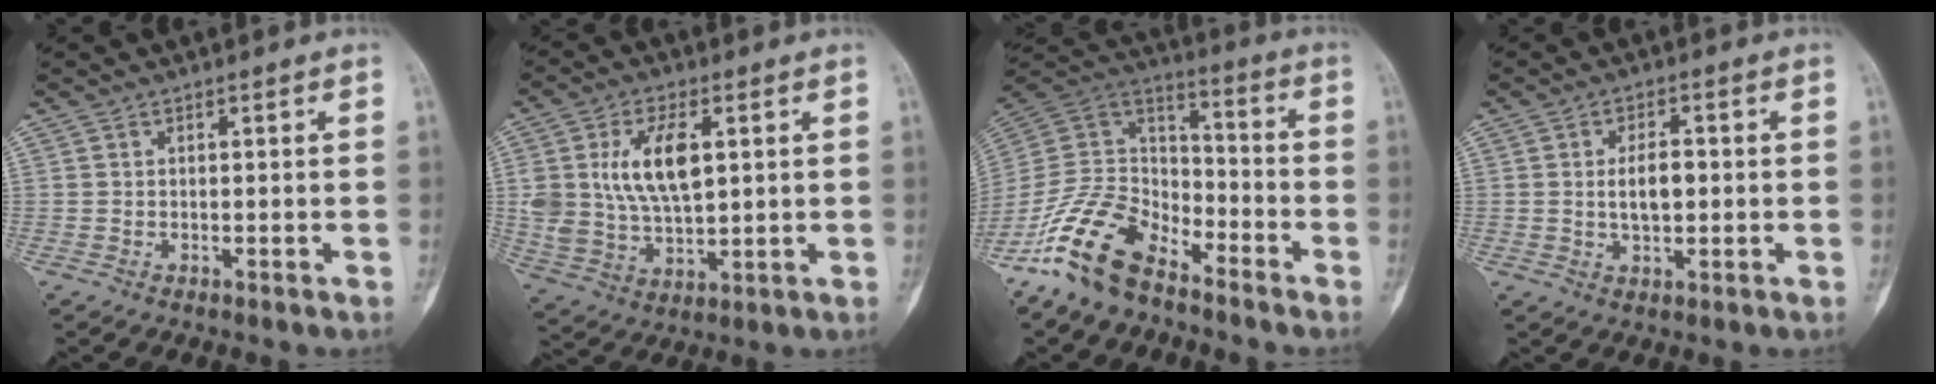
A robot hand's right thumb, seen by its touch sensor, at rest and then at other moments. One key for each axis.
{"total": 13.0, "fx": 3.2, "fy": 6.9, "fz": 10.5, "tx": -0.194, "ty": -0.009, "tz": 0.067}
{"total": 15.9, "fx": -11.2, "fy": 8.0, "fz": 8.0, "tx": -0.136, "ty": 0.079, "tz": -0.222}
{"total": 5.2, "fx": 0.1, "fy": 2.7, "fz": 4.5, "tx": -0.071, "ty": 0.002, "tz": 0.003}